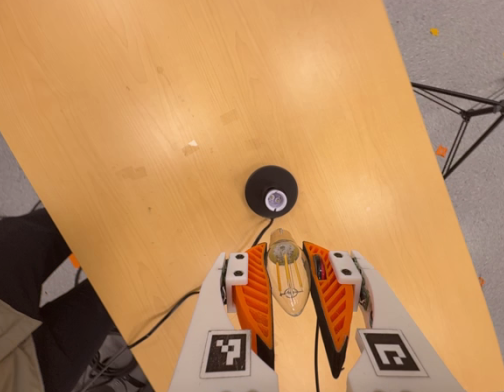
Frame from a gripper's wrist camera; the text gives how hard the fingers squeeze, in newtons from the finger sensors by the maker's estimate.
{"total": 20.5, "left": 22.4, "right": 18.6}